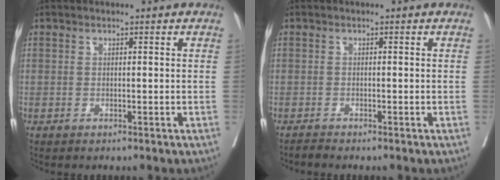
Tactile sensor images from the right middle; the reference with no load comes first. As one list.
[{"total": 0.7, "force": [-0.6, -0.2, 0.0], "torque": [-0.005, -0.004, -0.014]}]